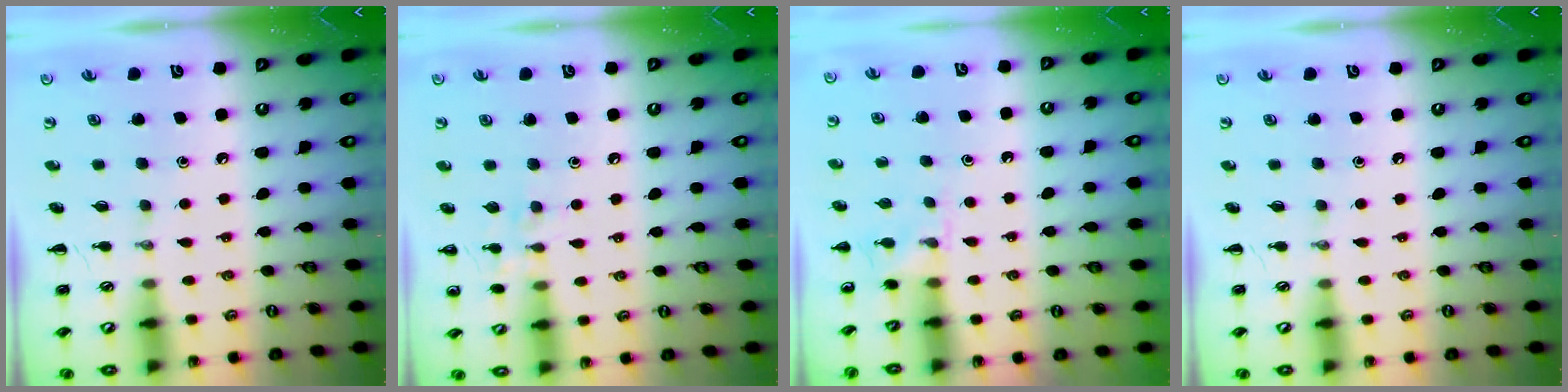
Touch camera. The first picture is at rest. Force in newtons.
{"total": 6.4, "press": 6.1, "slide": 1.8}
{"total": 5.0, "press": 4.6, "slide": 1.8}
{"total": 0.0}